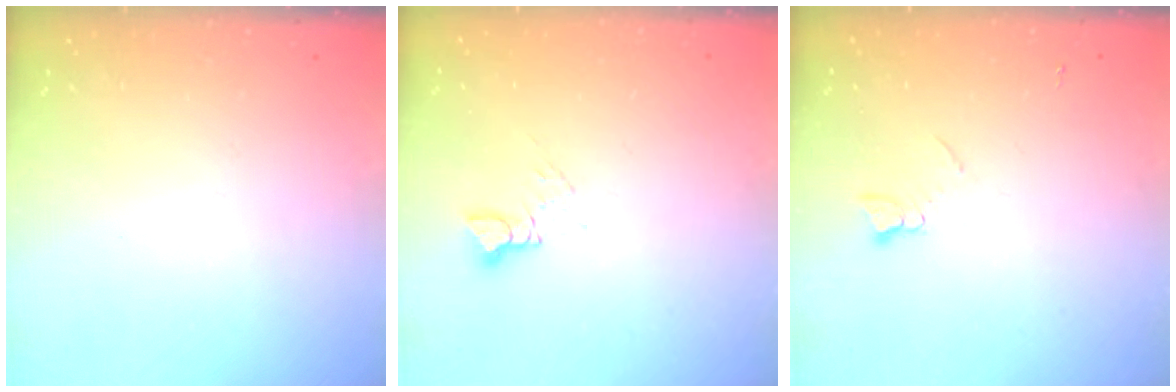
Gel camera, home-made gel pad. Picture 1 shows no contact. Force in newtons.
{"total": 4.0, "press": 3.9, "slide": 0.5}
{"total": 3.3, "press": 3.3, "slide": 0.5}